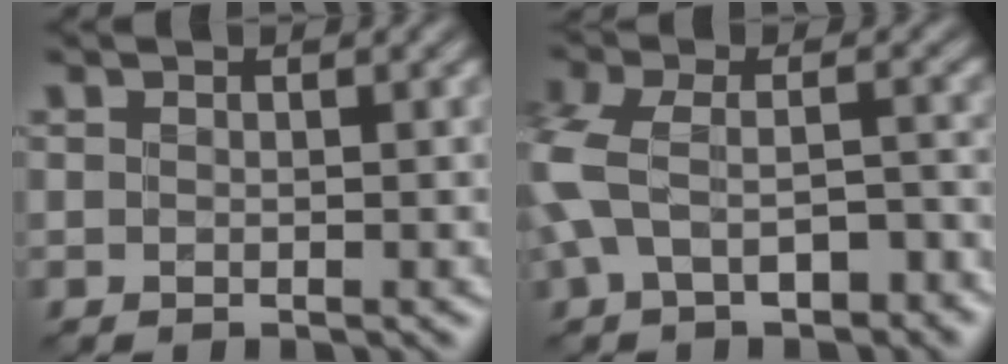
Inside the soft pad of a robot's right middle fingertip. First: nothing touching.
{"total": 5.9, "force": [-2.0, 3.3, 4.4], "torque": [-0.102, 0.001, -0.046]}